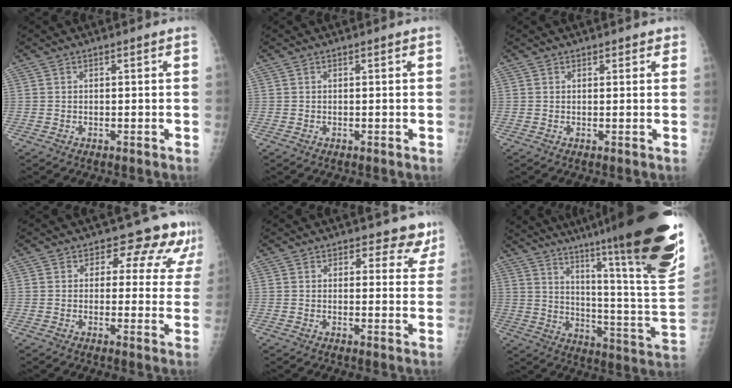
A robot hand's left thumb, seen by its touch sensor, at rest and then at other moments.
{"total": 0.0}
{"total": 1.2, "force": [0.9, 0.7, 0.3], "torque": [0.010, -0.004, 0.007]}
{"total": 9.8, "force": [7.7, 5.3, 3.0], "torque": [0.018, -0.034, 0.066]}
{"total": 6.3, "force": [5.3, 3.2, 1.1], "torque": [0.030, -0.030, 0.049]}
{"total": 34.9, "force": [24.1, 3.1, 25.0], "torque": [-0.282, -0.125, 0.342]}